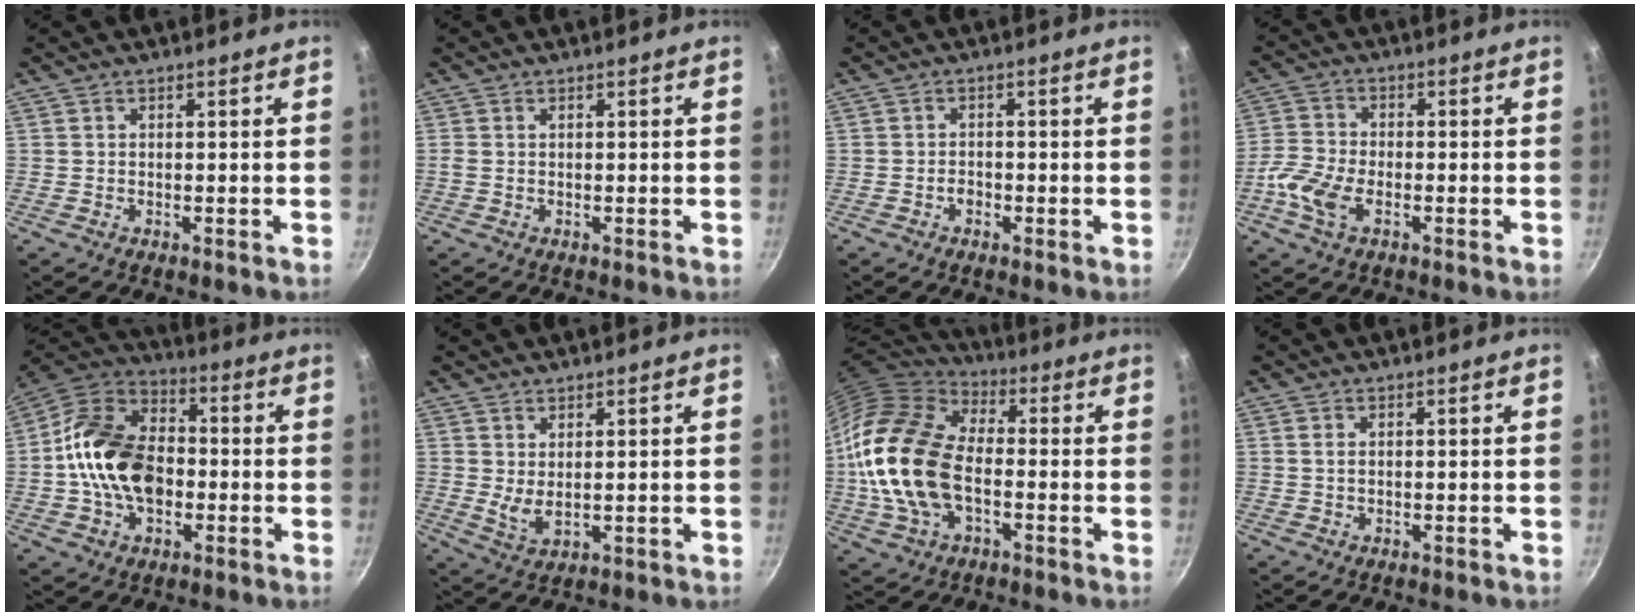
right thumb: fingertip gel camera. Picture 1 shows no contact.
{"total": 0.6, "force": [0.2, 0.3, 0.5], "torque": [-0.011, 0.002, 0.003]}
{"total": 1.4, "force": [-0.7, 1.0, 0.8], "torque": [-0.009, 0.008, -0.013]}
{"total": 7.2, "force": [-2.7, 4.0, 5.4], "torque": [-0.122, 0.013, -0.066]}
{"total": 18.2, "force": [-1.7, 12.7, 13.0], "torque": [-0.201, 0.036, -0.045]}
{"total": 3.5, "force": [1.5, 1.4, 2.8], "torque": [-0.048, -0.024, 0.033]}
{"total": 20.5, "force": [-2.4, 12.7, 15.9], "torque": [-0.302, 0.030, -0.056]}
{"total": 1.0, "force": [0.3, 0.5, 0.8], "torque": [-0.014, 0.001, 0.004]}